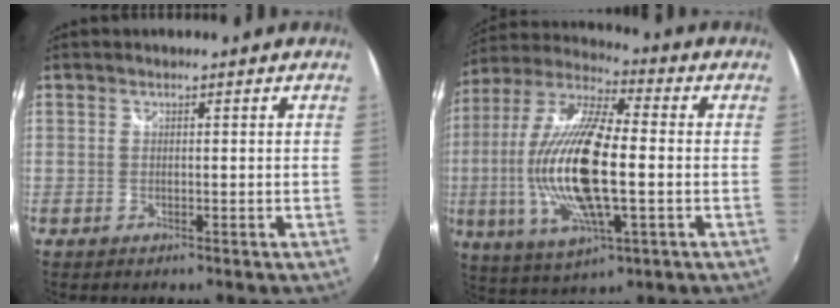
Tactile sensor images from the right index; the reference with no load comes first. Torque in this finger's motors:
{"motor_torque": [2.14, 0.00, 1.05, 0.21]}